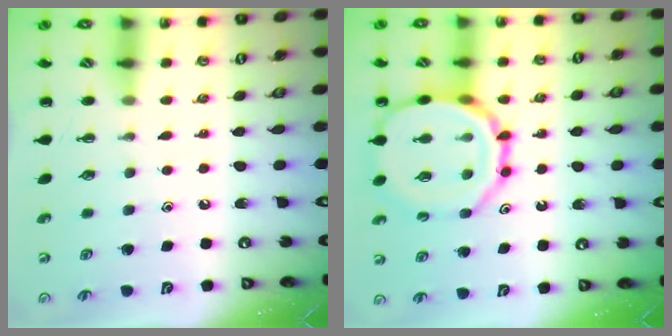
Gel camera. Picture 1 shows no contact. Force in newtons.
{"total": 16.6, "press": 16.5, "slide": 2.1}